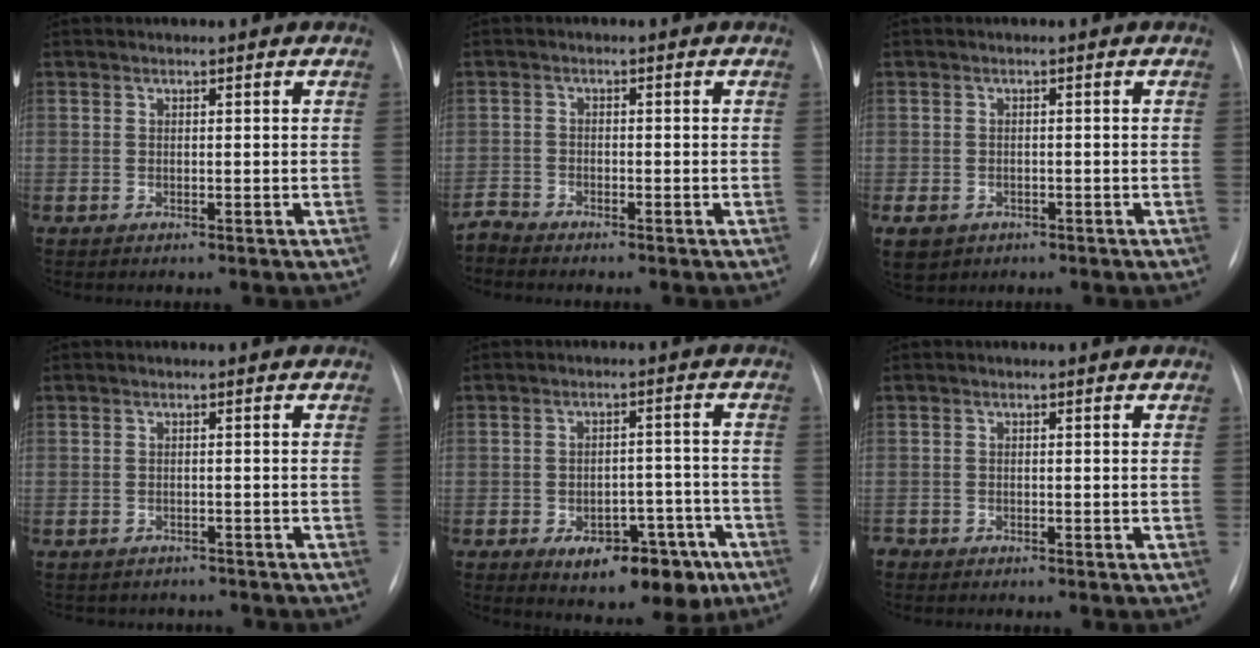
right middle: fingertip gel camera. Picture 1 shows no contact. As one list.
[{"total": 2.1, "force": [-2.1, -0.2, -0.5], "torque": [0.012, -0.012, -0.042]}, {"total": 7.5, "force": [-3.9, 5.8, 2.8], "torque": [-0.076, -0.004, -0.051]}, {"total": 5.1, "force": [-4.6, 2.2, 0.5], "torque": [-0.006, 0.007, -0.050]}, {"total": 10.9, "force": [-6.0, 5.6, 7.2], "torque": [-0.077, 0.022, -0.075]}, {"total": 1.6, "force": [-1.5, 0.5, 0.2], "torque": [-0.003, -0.003, -0.026]}]